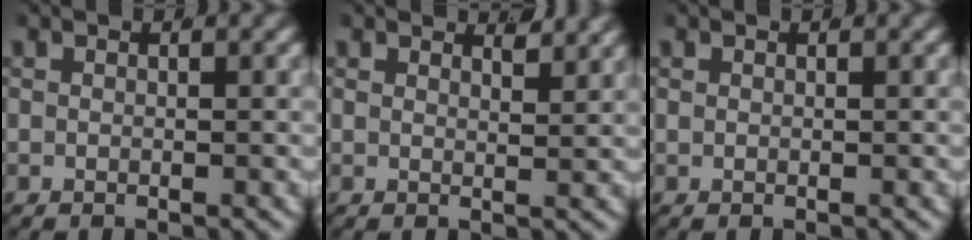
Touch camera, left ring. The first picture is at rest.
{"total": 1.9, "force": [1.8, -0.2, 0.6], "torque": [0.000, -0.008, 0.031]}
{"total": 0.0}